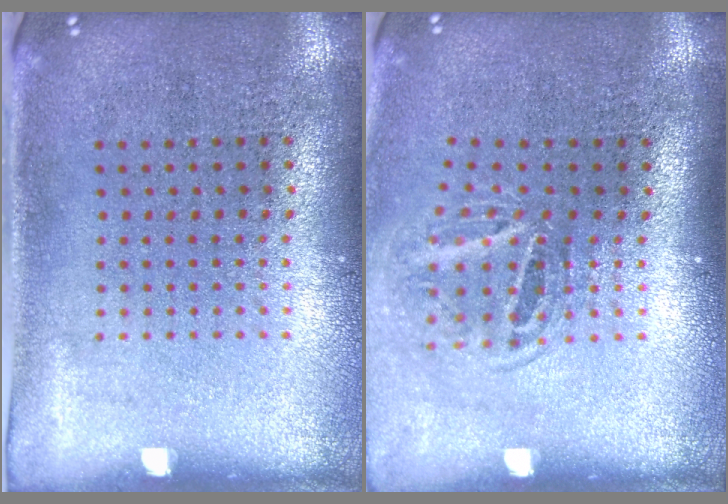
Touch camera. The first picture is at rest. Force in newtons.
{"total": 1.8, "press": 1.2, "slide": 1.4}